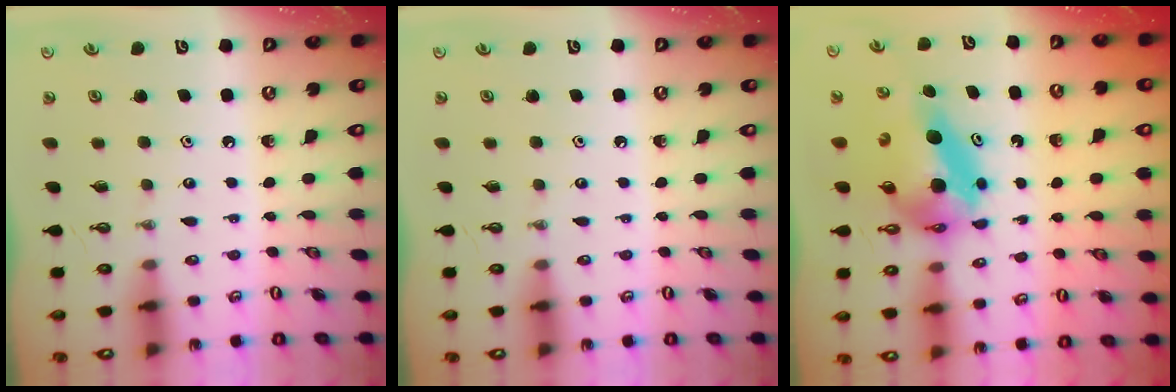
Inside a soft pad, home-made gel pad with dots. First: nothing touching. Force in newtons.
{"total": 0.0}
{"total": 6.5, "press": 6.5, "slide": 0.5}